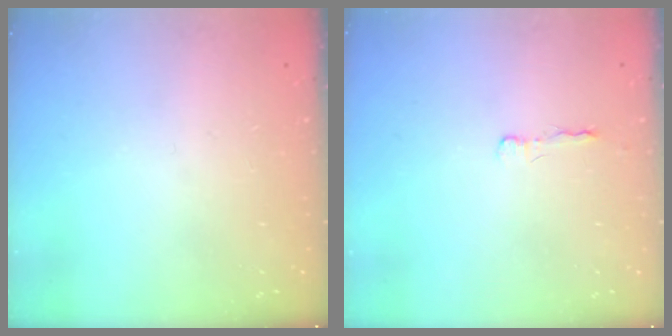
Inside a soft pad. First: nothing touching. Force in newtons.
{"total": 2.2, "press": 2.2, "slide": 0.4}